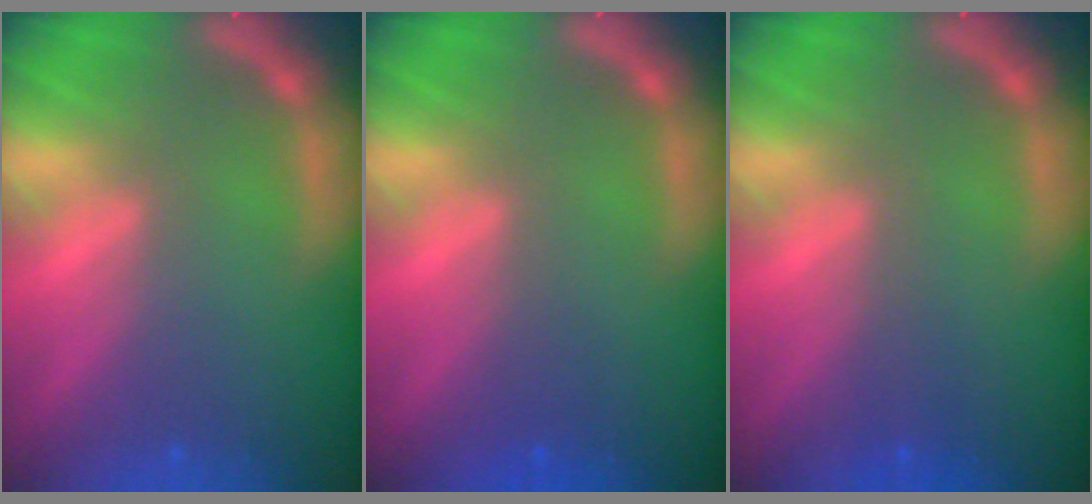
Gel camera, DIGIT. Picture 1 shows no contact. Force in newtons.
{"total": 0.9}
{"total": 1.0}